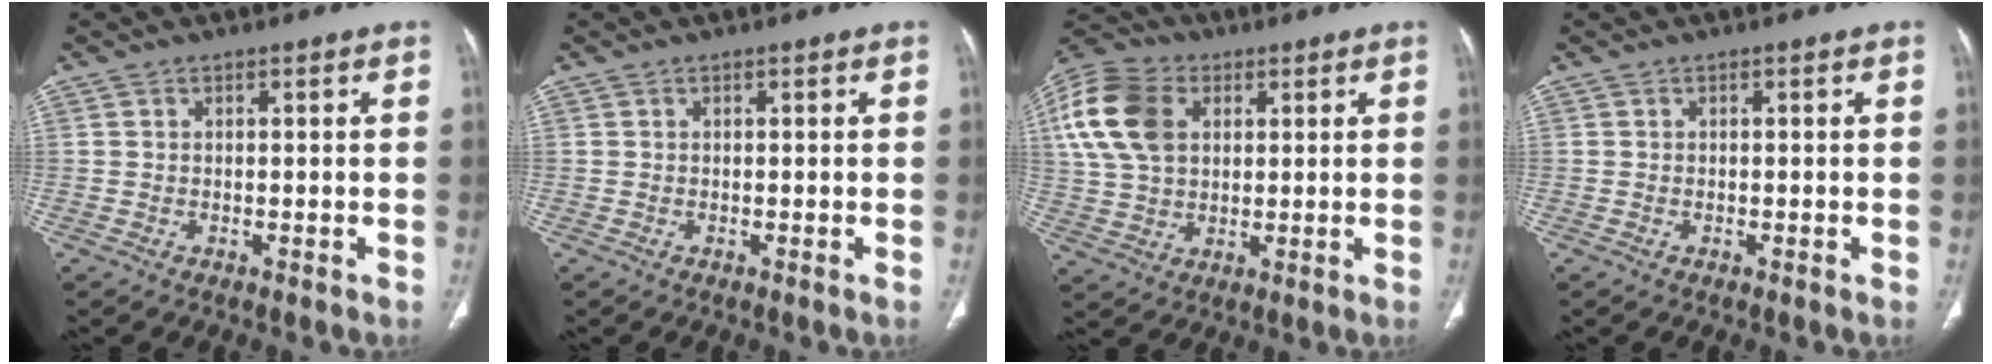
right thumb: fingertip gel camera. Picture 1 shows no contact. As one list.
[{"total": 0.0}, {"total": 16.4, "force": [4.3, 11.9, 10.4], "torque": [-0.216, 0.012, 0.081]}, {"total": 0.0}]